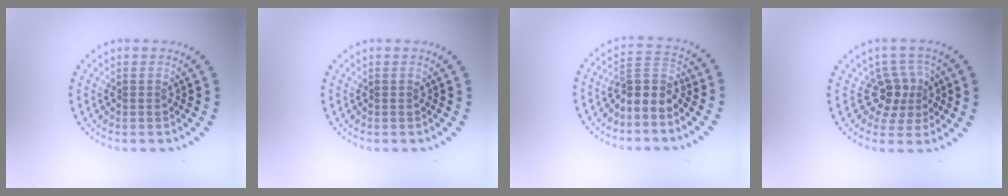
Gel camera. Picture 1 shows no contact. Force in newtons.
{"total": 0.0}
{"total": 3.1, "press": 2.5, "slide": 1.8}
{"total": 2.9, "press": 2.4, "slide": 1.7}